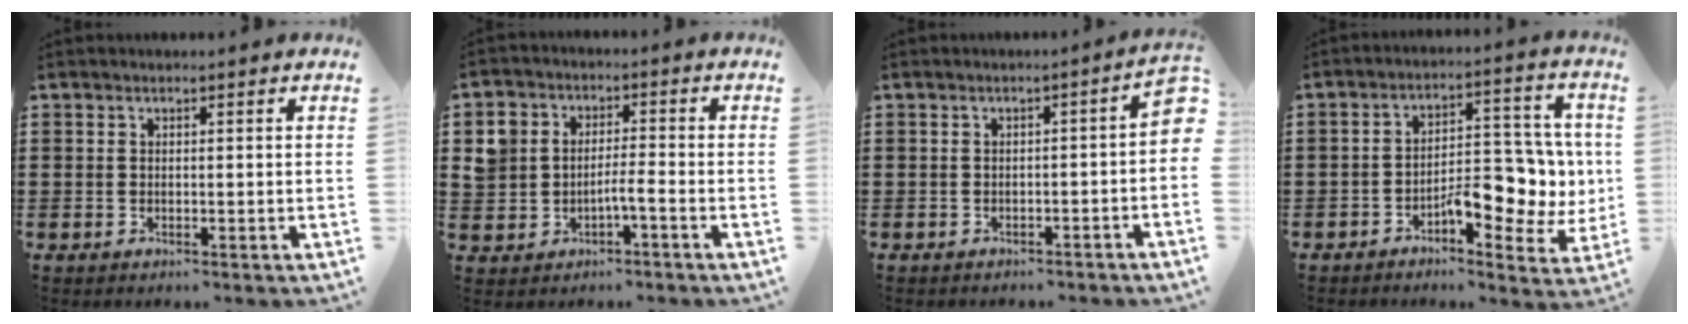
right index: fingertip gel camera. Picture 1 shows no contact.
{"total": 3.2, "force": [-1.5, 2.5, 1.4], "torque": [-0.054, 0.004, -0.038]}
{"total": 2.1, "force": [-1.5, 0.6, 1.4], "torque": [-0.025, 0.003, -0.030]}
{"total": 8.8, "force": [-2.4, 4.2, 7.3], "torque": [-0.092, 0.001, -0.045]}